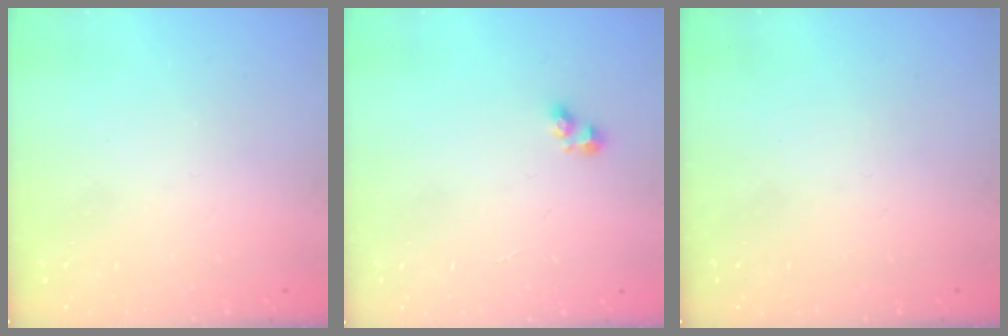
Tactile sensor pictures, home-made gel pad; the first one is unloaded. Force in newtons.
{"total": 2.5, "press": 2.5, "slide": 0.2}
{"total": 0.0}